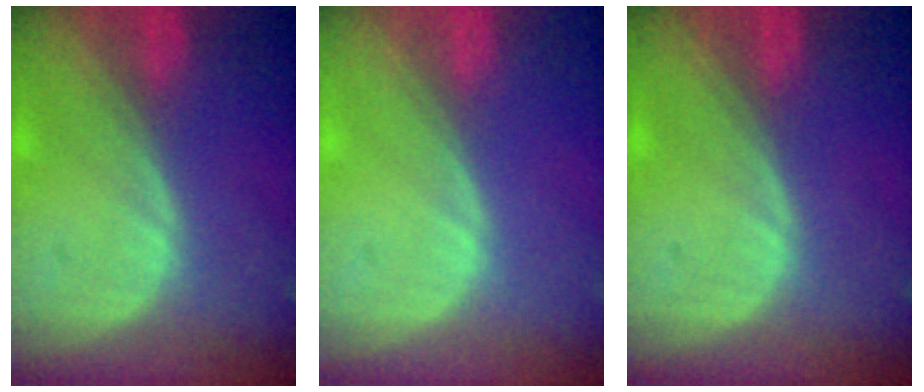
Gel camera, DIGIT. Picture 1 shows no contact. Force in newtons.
{"total": 0.0}
{"total": 0.0}